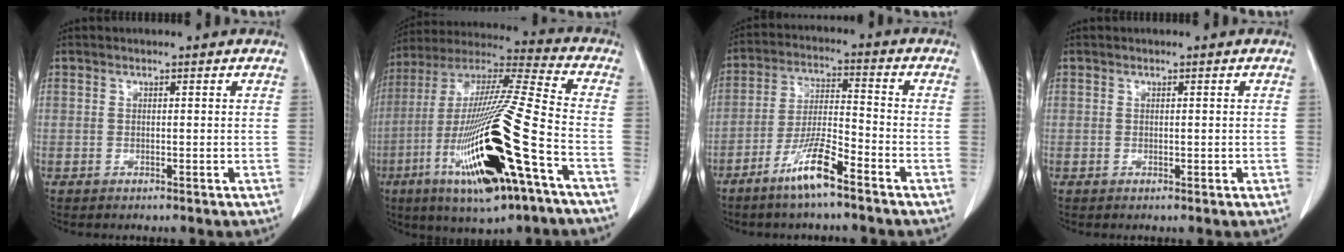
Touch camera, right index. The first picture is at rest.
{"total": 25.5, "force": [-9.3, 2.4, 23.7], "torque": [-0.474, -0.042, -0.165]}
{"total": 8.6, "force": [-5.9, 0.6, 6.3], "torque": [-0.128, -0.014, -0.115]}
{"total": 0.6, "force": [0.0, 0.3, 0.5], "torque": [-0.009, -0.002, 0.002]}